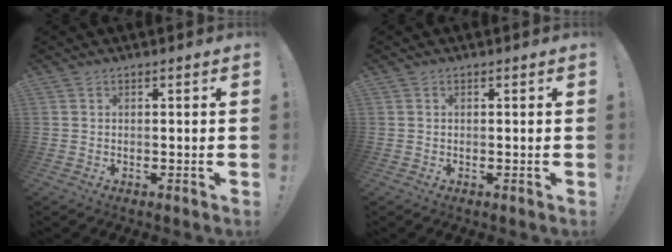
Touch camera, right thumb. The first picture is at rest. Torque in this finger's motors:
{"motor_torque": [-0.50, -0.42, 0.00, 0.16, 0.00]}